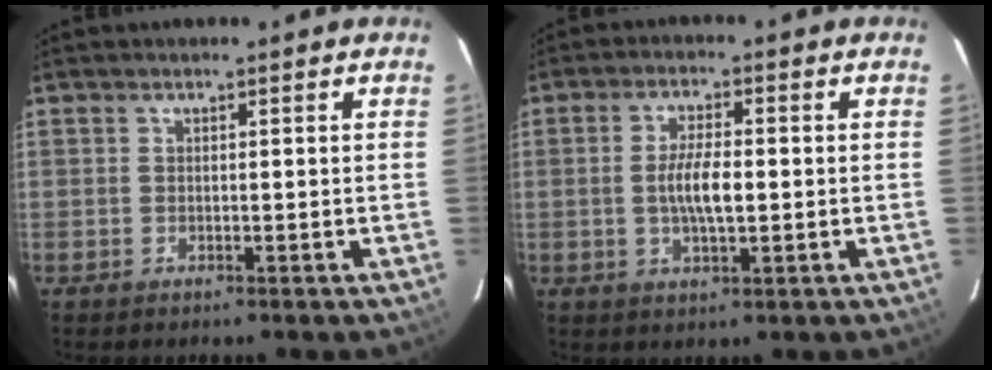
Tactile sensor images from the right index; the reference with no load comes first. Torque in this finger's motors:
{"motor_torque": [0.78, 0.19, 0.58, 0.13]}